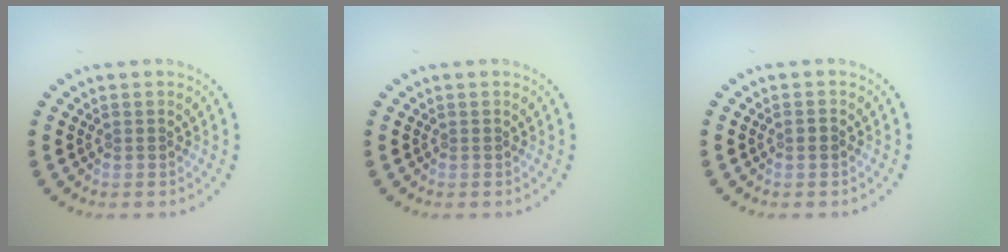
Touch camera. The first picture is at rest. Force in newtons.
{"total": 0.0}
{"total": 0.8, "press": 0.7, "slide": 0.4}